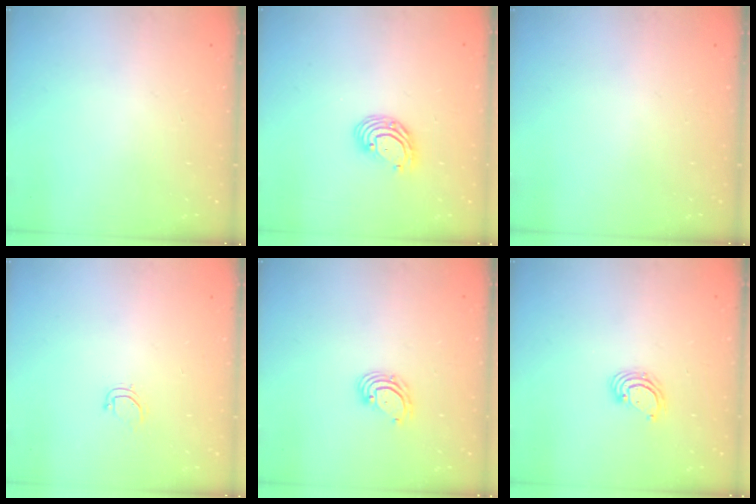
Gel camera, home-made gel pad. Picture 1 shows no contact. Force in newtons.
{"total": 7.2, "press": 7.1, "slide": 1.6}
{"total": 0.0}
{"total": 4.6, "press": 4.6, "slide": 0.4}
{"total": 4.5, "press": 4.5, "slide": 0.5}
{"total": 4.0, "press": 3.9, "slide": 0.2}